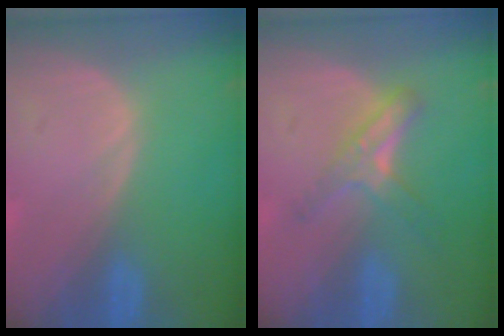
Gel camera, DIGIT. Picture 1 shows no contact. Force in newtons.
{"total": 5.4, "press": 4.8, "slide": 2.6}